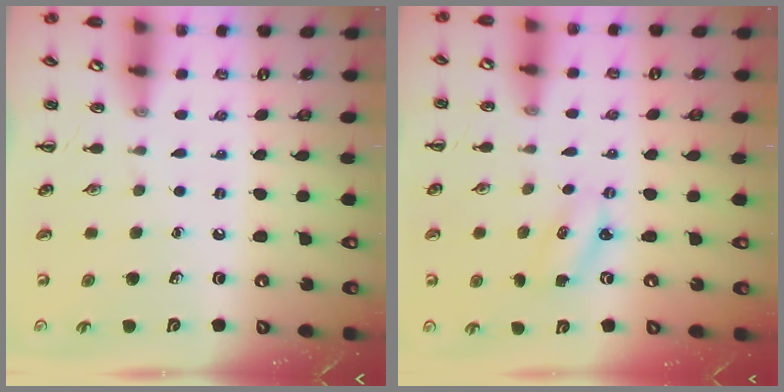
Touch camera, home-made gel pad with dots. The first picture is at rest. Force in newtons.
{"total": 2.4, "press": 2.3, "slide": 0.6}